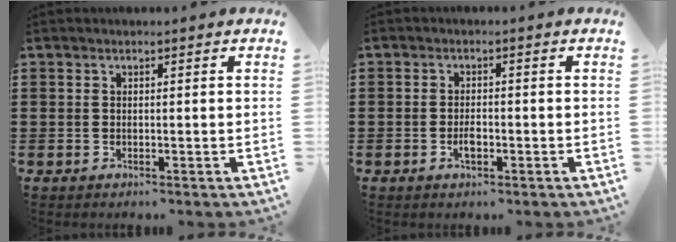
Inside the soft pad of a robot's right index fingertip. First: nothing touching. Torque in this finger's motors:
{"motor_torque": [0.67, 0.64, 0.02, 0.06]}